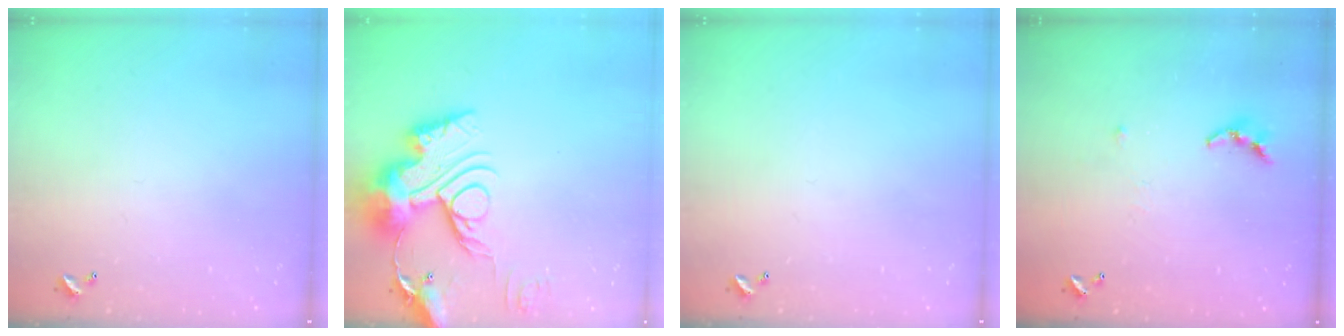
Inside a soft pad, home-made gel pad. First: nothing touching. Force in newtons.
{"total": 18.7, "press": 18.6, "slide": 1.7}
{"total": 0.0}
{"total": 5.8, "press": 5.8, "slide": 0.1}